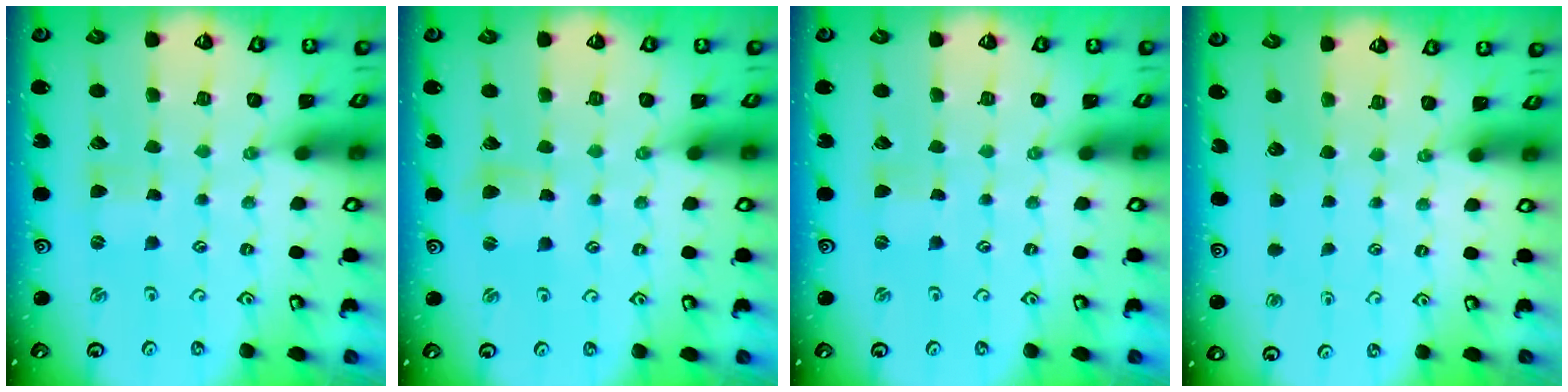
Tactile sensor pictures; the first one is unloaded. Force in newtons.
{"total": 2.4, "press": 2.4, "slide": 0.2}
{"total": 0.0}
{"total": 0.0}